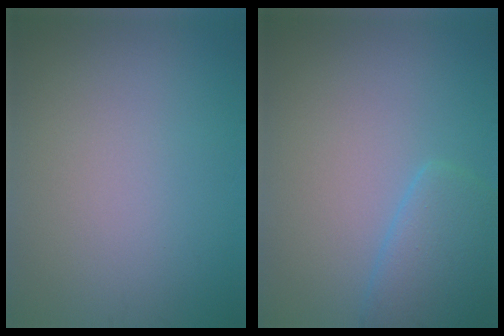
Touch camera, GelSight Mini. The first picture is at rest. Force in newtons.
{"total": 3.7, "press": 3.6, "slide": 0.2}